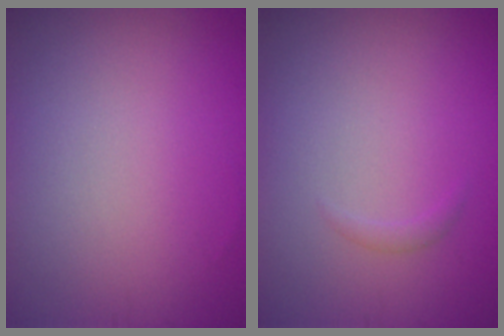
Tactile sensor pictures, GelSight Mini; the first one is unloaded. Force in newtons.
{"total": 0.6, "press": 0.6, "slide": 0.1}